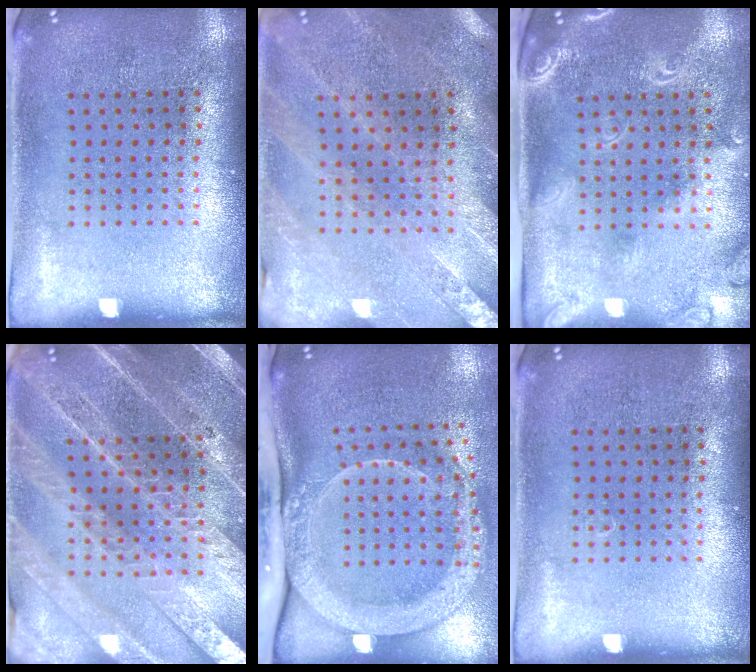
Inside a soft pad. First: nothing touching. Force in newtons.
{"total": 0.5, "press": 0.5, "slide": 0.2}
{"total": 2.4, "press": 1.8, "slide": 1.6}
{"total": 4.4, "press": 3.9, "slide": 2.1}
{"total": 3.3, "press": 2.3, "slide": 2.3}
{"total": 0.0}